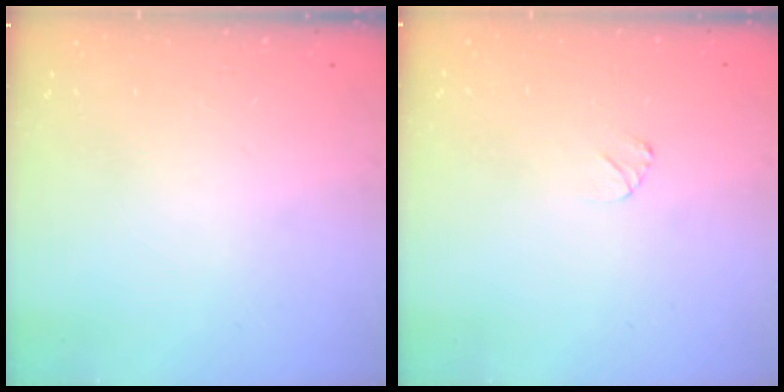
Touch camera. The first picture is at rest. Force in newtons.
{"total": 2.6, "press": 2.6, "slide": 0.3}